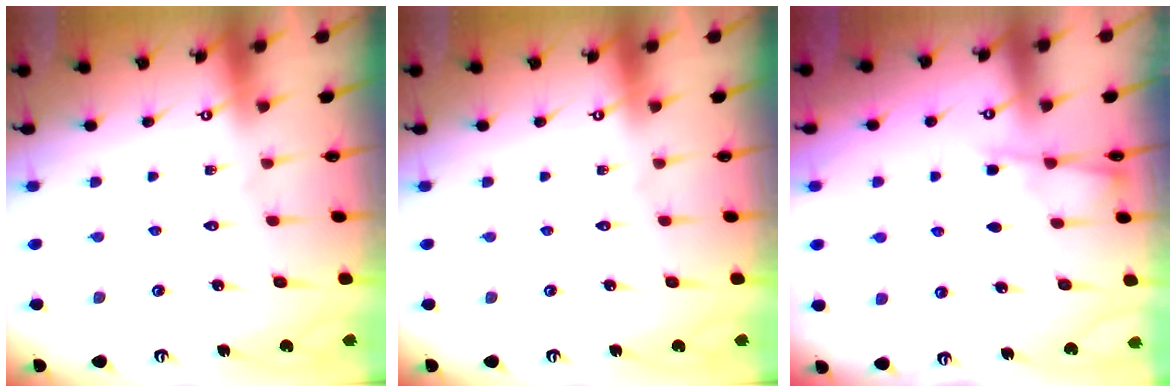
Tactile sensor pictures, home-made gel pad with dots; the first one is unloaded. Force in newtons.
{"total": 0.0}
{"total": 3.3, "press": 3.3, "slide": 0.4}